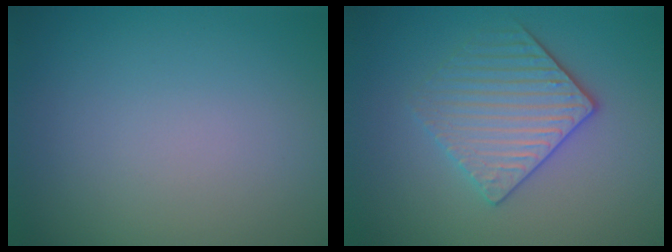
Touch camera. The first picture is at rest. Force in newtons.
{"total": 3.6, "press": 3.3, "slide": 1.4}